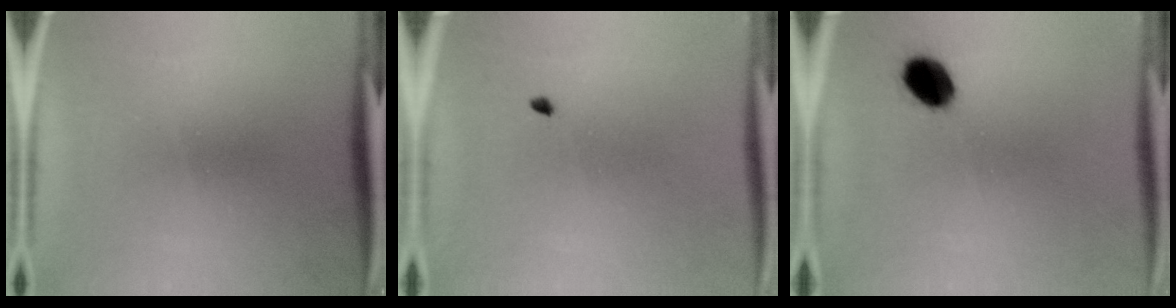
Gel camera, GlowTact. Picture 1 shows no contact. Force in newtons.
{"total": 0.6}
{"total": 7.0}